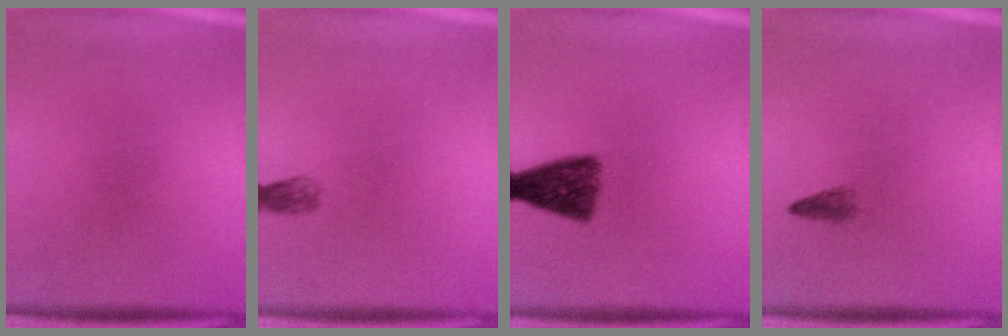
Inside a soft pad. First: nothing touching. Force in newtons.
{"total": 1.5}
{"total": 7.3}
{"total": 1.1}